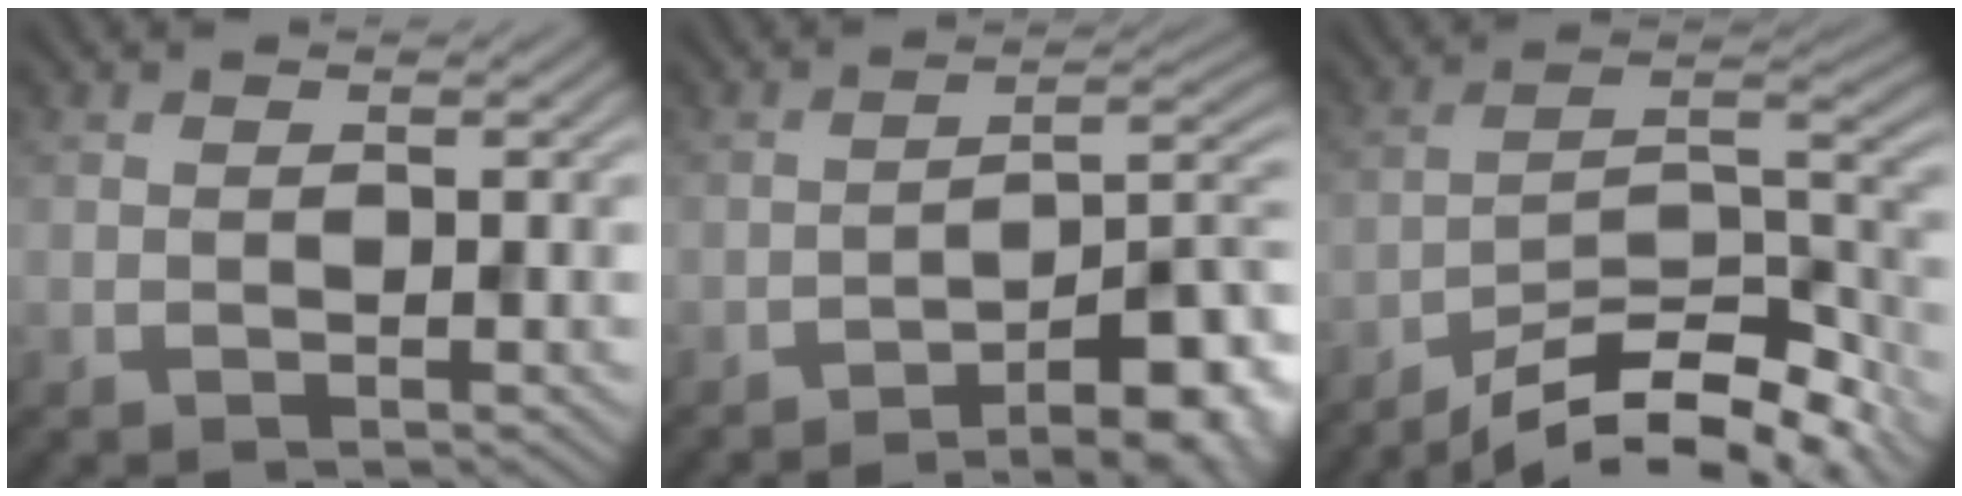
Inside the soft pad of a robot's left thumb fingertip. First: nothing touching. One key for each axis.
{"total": 10.4, "fx": -7.1, "fy": 2.5, "fz": 7.1, "tx": -0.092, "ty": 0.011, "tz": -0.106}
{"total": 14.2, "fx": -11.6, "fy": 3.1, "fz": 7.5, "tx": -0.130, "ty": 0.004, "tz": -0.191}